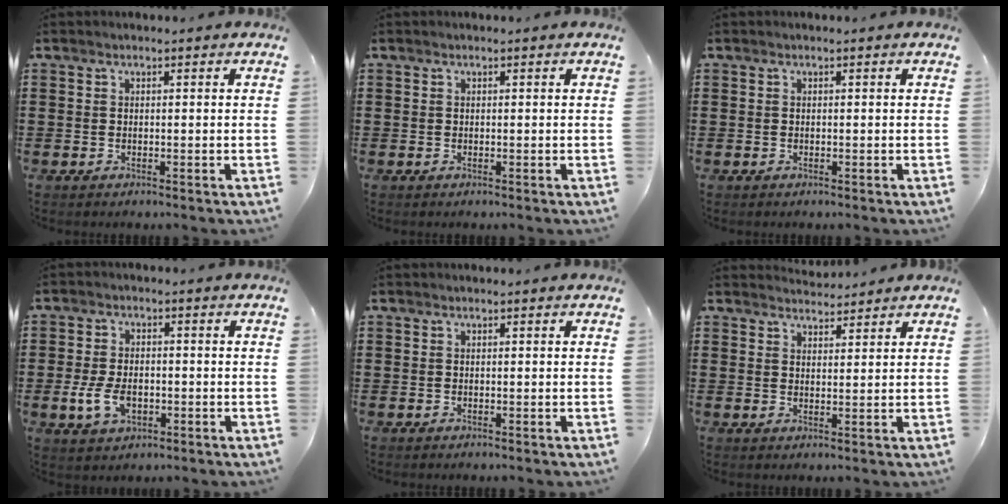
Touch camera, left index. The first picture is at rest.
{"total": 0.0}
{"total": 0.0}
{"total": 5.4, "force": [-1.5, 3.3, 4.0], "torque": [-0.090, 0.000, -0.030]}
{"total": 0.0}
{"total": 2.6, "force": [2.6, 0.3, 0.0], "torque": [-0.007, -0.005, 0.049]}